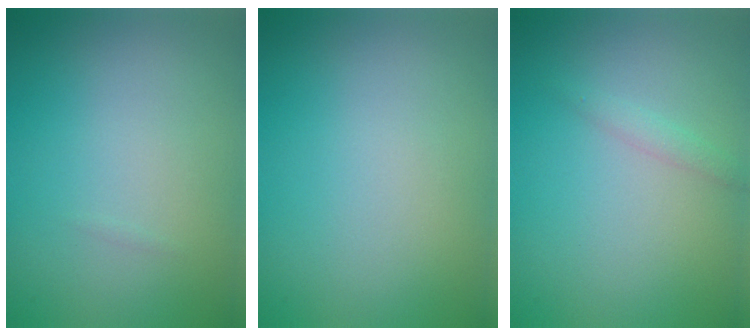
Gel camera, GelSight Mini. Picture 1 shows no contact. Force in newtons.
{"total": 0.0}
{"total": 1.0, "press": 1.0, "slide": 0.0}